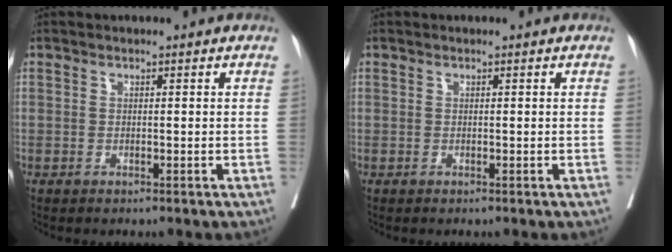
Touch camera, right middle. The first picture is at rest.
{"total": 0.0}